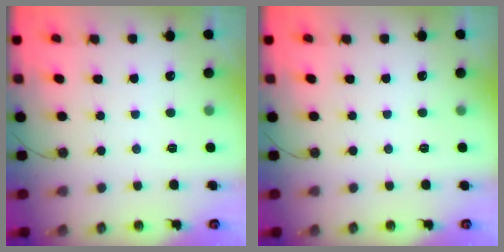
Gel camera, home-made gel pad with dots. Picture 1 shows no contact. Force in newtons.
{"total": 0.0}